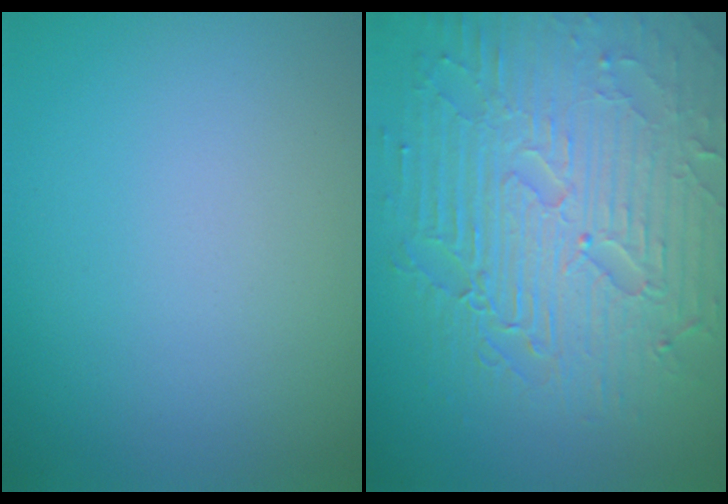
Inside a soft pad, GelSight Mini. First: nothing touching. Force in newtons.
{"total": 10.1, "press": 6.6, "slide": 7.6}